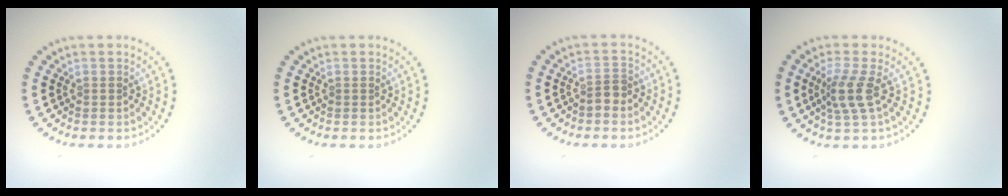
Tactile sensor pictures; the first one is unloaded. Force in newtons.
{"total": 0.0}
{"total": 1.6, "press": 1.3, "slide": 1.1}
{"total": 2.6, "press": 2.0, "slide": 1.8}